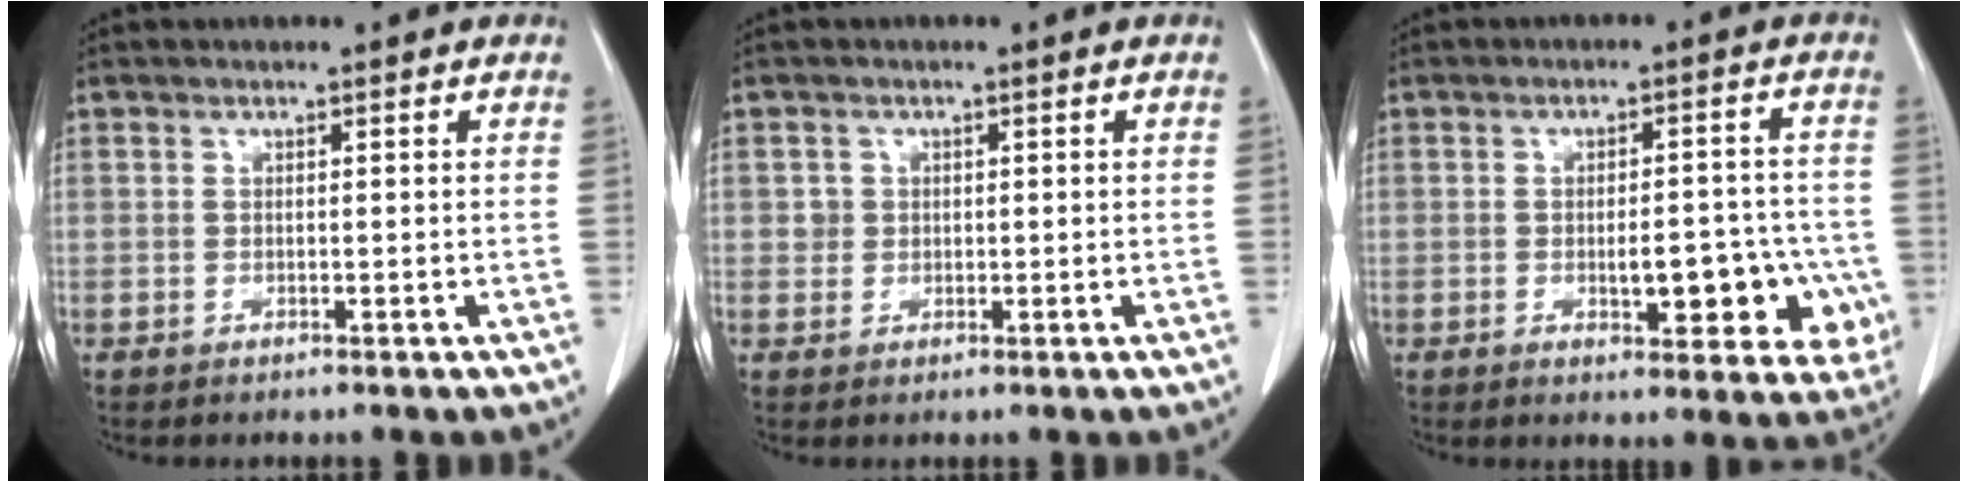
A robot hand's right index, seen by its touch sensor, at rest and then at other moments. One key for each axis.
{"total": 1.7, "fx": 0.3, "fy": 1.6, "fz": 0.2, "tx": 0.004, "ty": 0.002, "tz": 0.002}
{"total": 10.1, "fx": -2.5, "fy": 4.0, "fz": 9.0, "tx": -0.097, "ty": 0.010, "tz": -0.022}